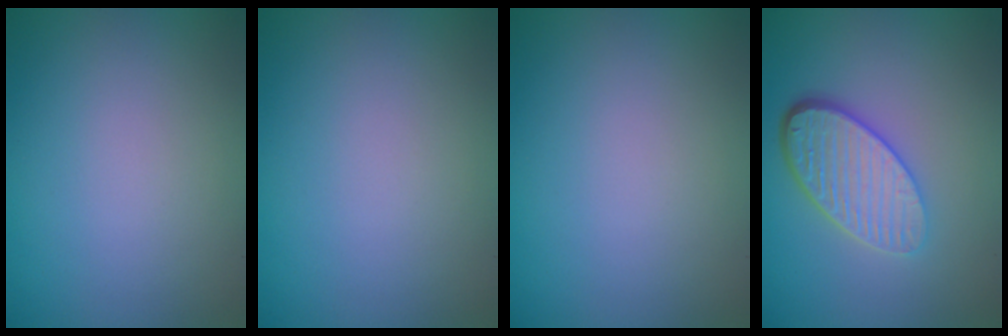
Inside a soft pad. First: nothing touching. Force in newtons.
{"total": 0.0}
{"total": 0.0}
{"total": 5.2, "press": 3.7, "slide": 3.7}